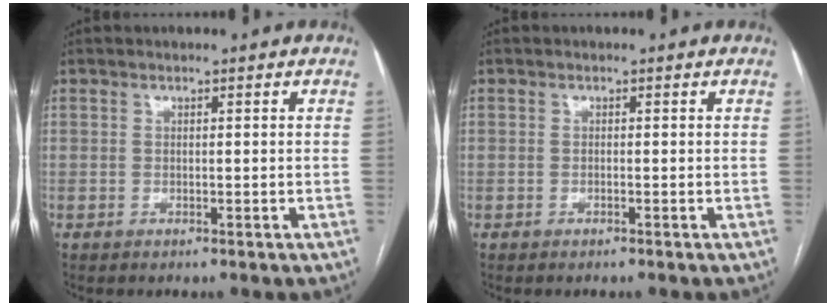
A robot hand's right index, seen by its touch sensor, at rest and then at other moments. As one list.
[{"total": 0.0}]